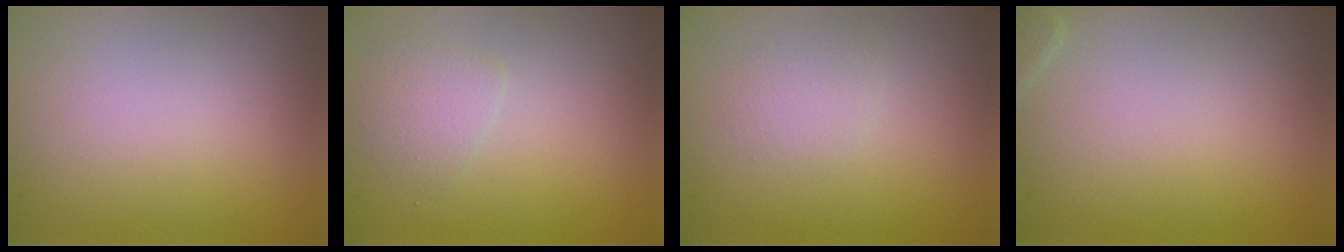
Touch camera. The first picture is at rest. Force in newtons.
{"total": 1.8, "press": 1.8, "slide": 0.1}
{"total": 1.3, "press": 1.3, "slide": 0.2}
{"total": 0.7, "press": 0.7, "slide": 0.0}